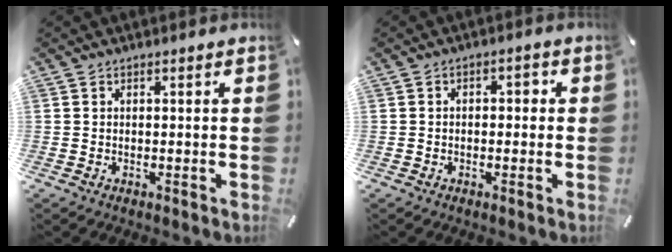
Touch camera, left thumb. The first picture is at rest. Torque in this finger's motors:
{"motor_torque": [-0.01, -0.13, -0.21, 0.15, 0.01]}